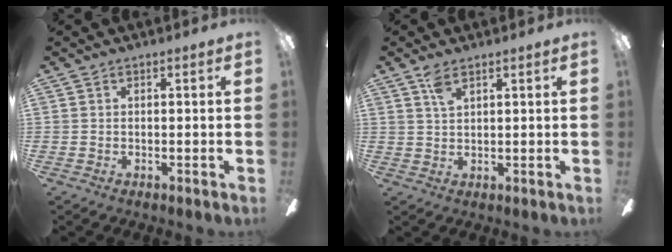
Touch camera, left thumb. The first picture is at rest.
{"total": 3.4, "force": [2.3, 1.2, 2.2], "torque": [-0.052, 0.002, 0.041]}